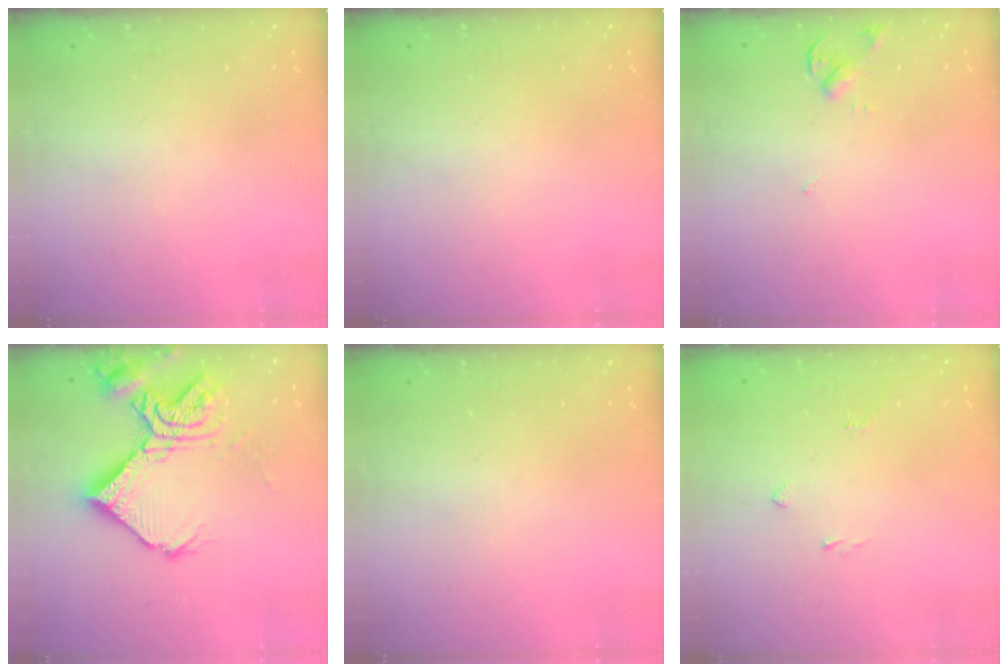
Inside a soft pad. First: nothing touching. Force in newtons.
{"total": 0.0}
{"total": 4.3, "press": 4.3, "slide": 0.8}
{"total": 17.3, "press": 17.2, "slide": 2.0}
{"total": 0.0}
{"total": 2.0, "press": 1.9, "slide": 0.8}